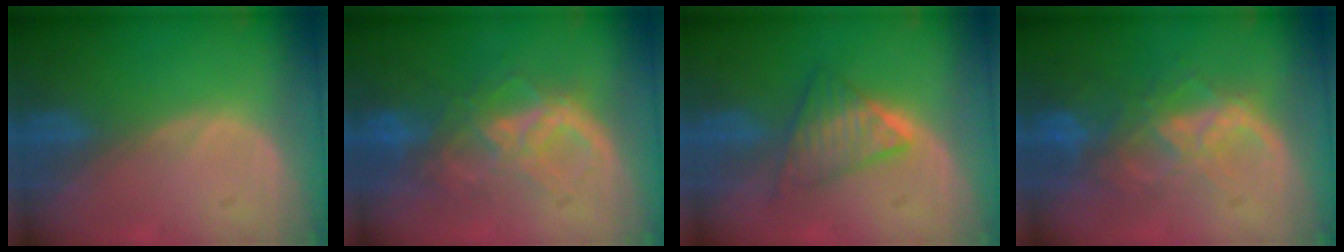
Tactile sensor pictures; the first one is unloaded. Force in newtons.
{"total": 7.9, "press": 7.6, "slide": 2.3}
{"total": 5.9, "press": 5.8, "slide": 0.8}
{"total": 8.9, "press": 7.5, "slide": 4.8}